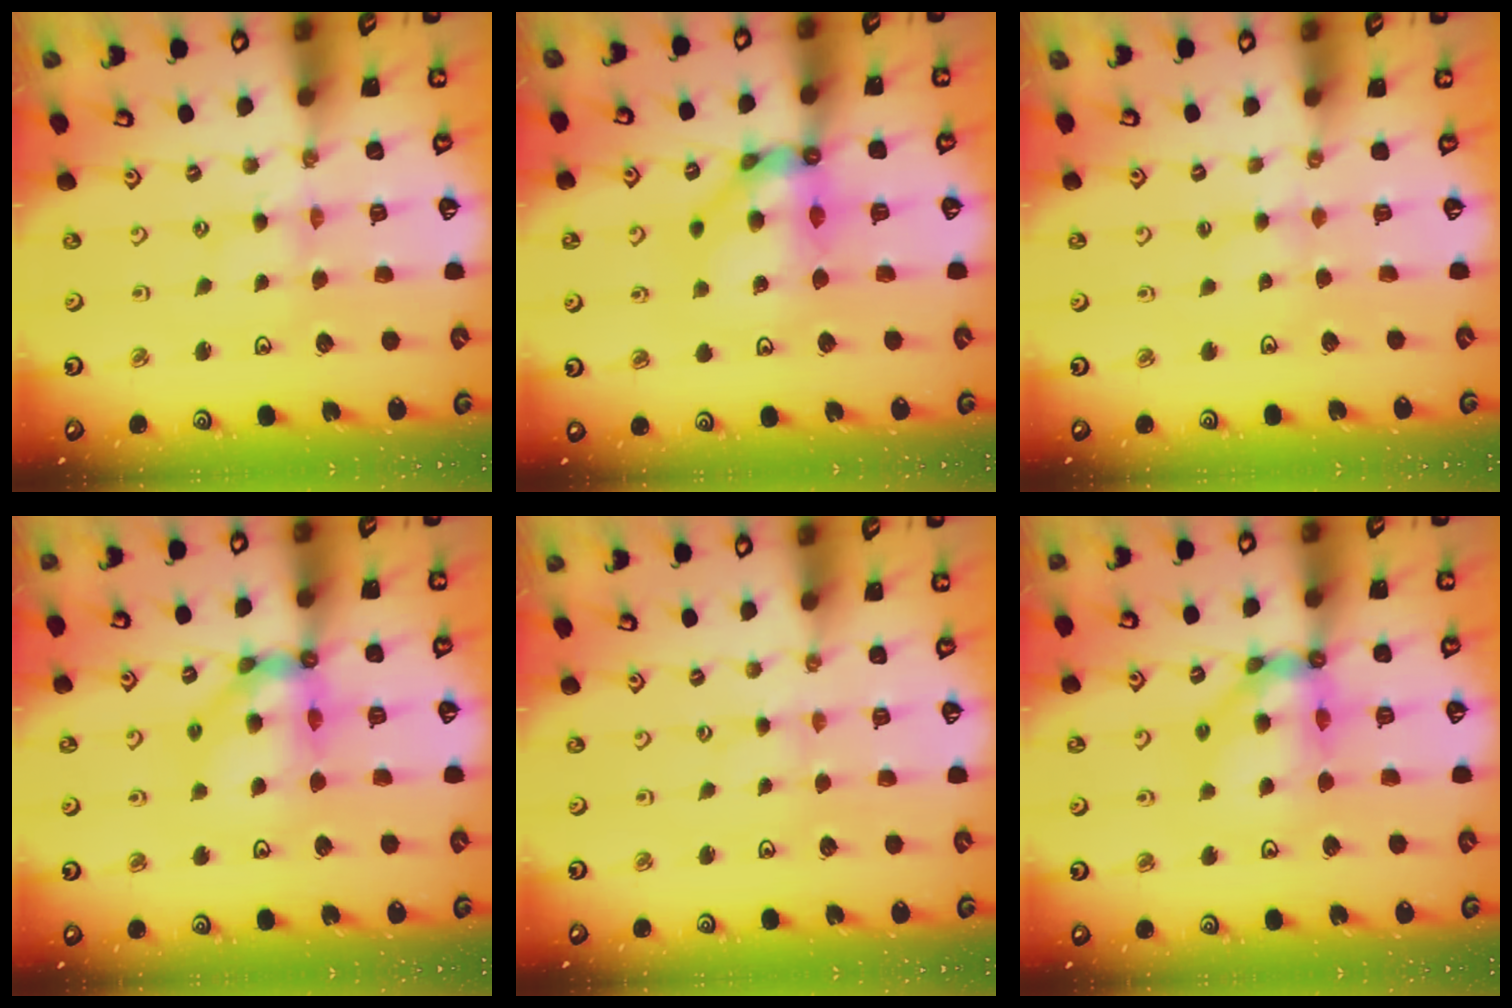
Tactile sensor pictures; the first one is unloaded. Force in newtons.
{"total": 11.2, "press": 11.2, "slide": 1.0}
{"total": 2.8, "press": 2.8, "slide": 0.3}
{"total": 12.6, "press": 12.5, "slide": 1.4}
{"total": 0.0}
{"total": 12.6, "press": 12.5, "slide": 1.4}